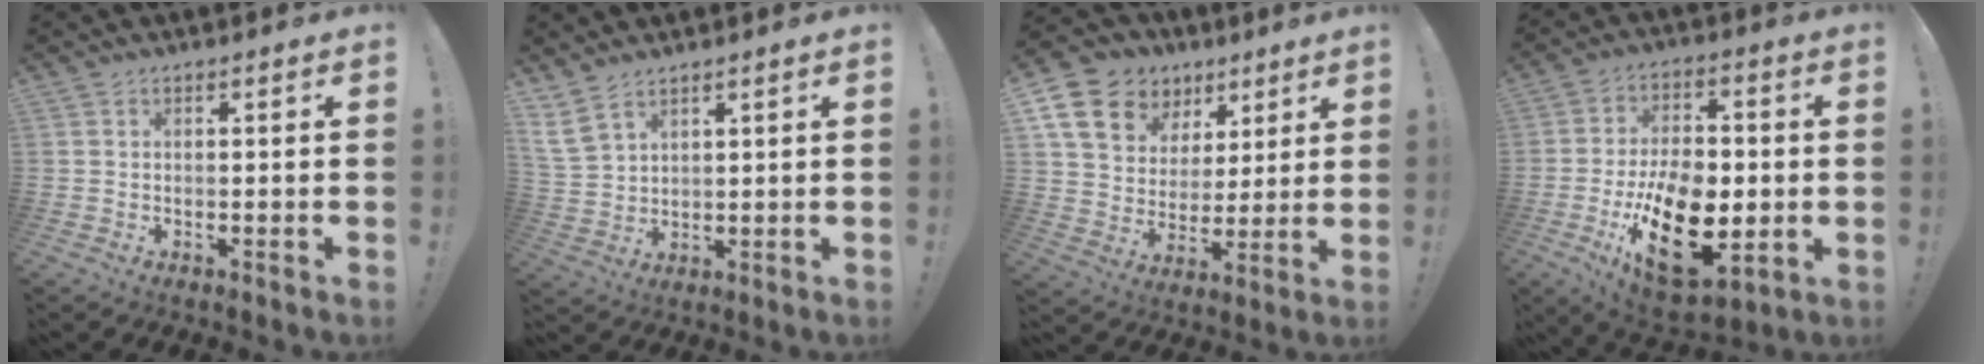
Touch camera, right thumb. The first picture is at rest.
{"total": 7.4, "force": [5.3, 3.7, 3.5], "torque": [-0.079, -0.021, 0.106]}
{"total": 15.3, "force": [7.8, 11.5, 6.4], "torque": [-0.102, -0.040, 0.162]}
{"total": 22.0, "force": [-5.5, 13.3, 16.7], "torque": [-0.274, 0.022, -0.077]}